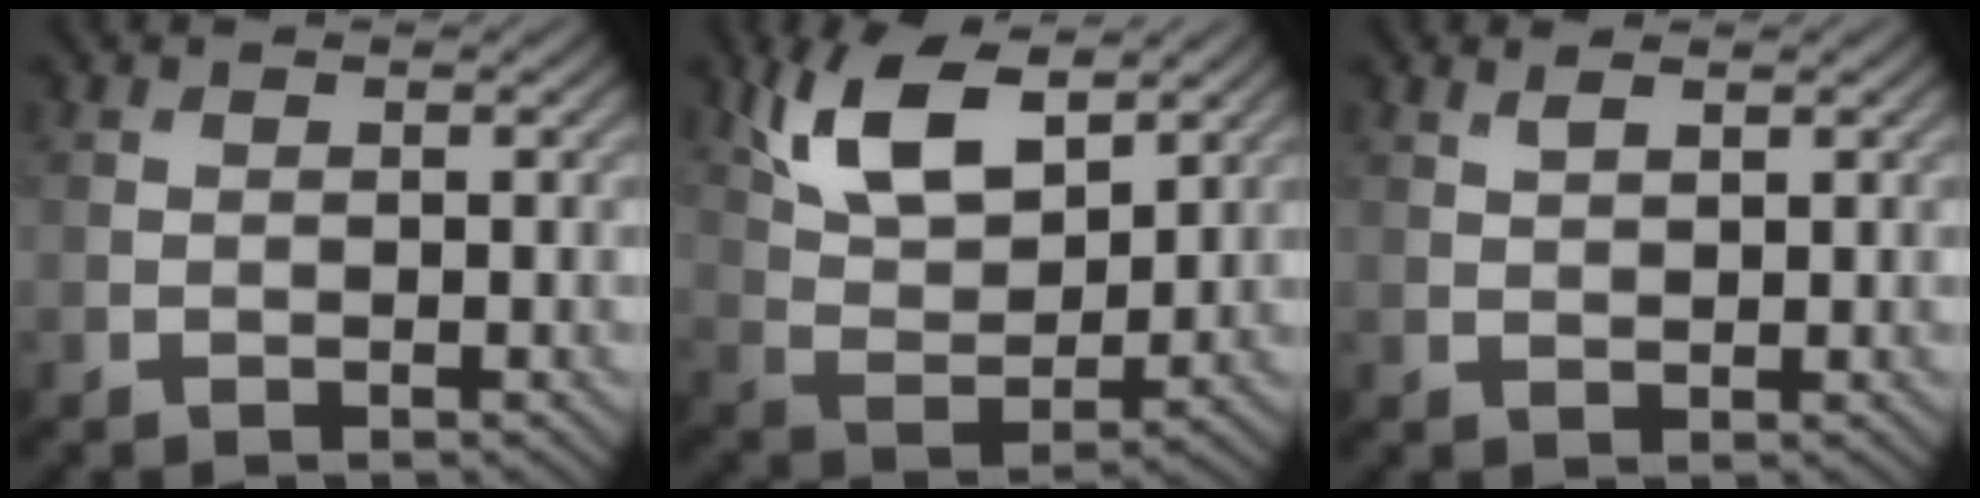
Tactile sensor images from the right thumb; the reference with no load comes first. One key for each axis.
{"total": 10.4, "fx": 5.9, "fy": 4.6, "fz": 7.2, "tx": -0.154, "ty": 0.003, "tz": 0.117}
{"total": 1.4, "fx": 1.0, "fy": 0.3, "fz": 0.9, "tx": -0.022, "ty": -0.001, "tz": 0.024}